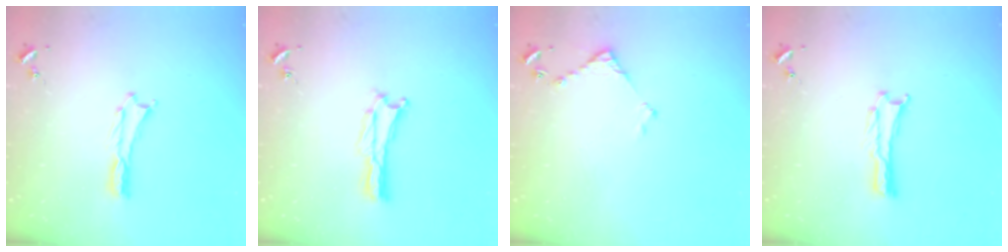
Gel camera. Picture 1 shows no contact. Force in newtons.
{"total": 0.0}
{"total": 3.7, "press": 3.6, "slide": 0.3}
{"total": 0.0}